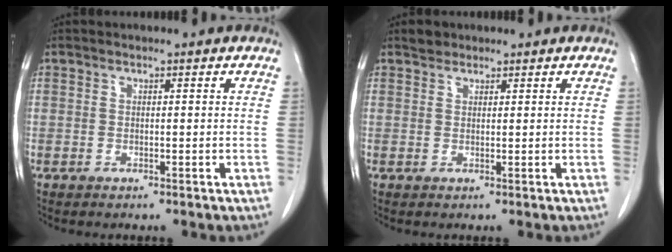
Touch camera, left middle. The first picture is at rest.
{"total": 1.4, "force": [1.1, 0.8, 0.1], "torque": [-0.003, 0.004, 0.017]}